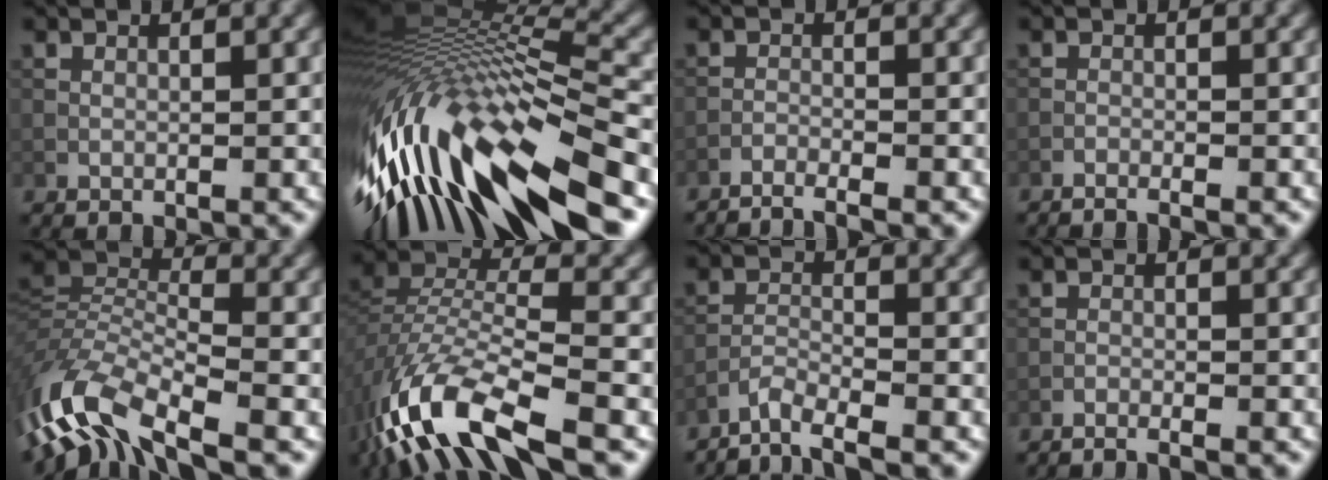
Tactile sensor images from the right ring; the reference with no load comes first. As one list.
[{"total": 16.3, "force": [-5.5, 5.5, 14.4], "torque": [-0.292, 0.004, -0.092]}, {"total": 3.0, "force": [-2.8, 0.1, 1.1], "torque": [-0.025, -0.005, -0.050]}, {"total": 1.5, "force": [-1.3, -0.1, 0.7], "torque": [-0.022, 0.000, -0.028]}, {"total": 10.7, "force": [-6.0, 3.9, 8.0], "torque": [-0.160, -0.002, -0.133]}, {"total": 11.6, "force": [-7.2, 3.9, 8.2], "torque": [-0.169, -0.008, -0.147]}, {"total": 3.3, "force": [-3.0, 0.3, 1.4], "torque": [-0.028, -0.002, -0.064]}, {"total": 1.8, "force": [-1.6, 0.0, 0.8], "torque": [-0.021, -0.004, -0.033]}]